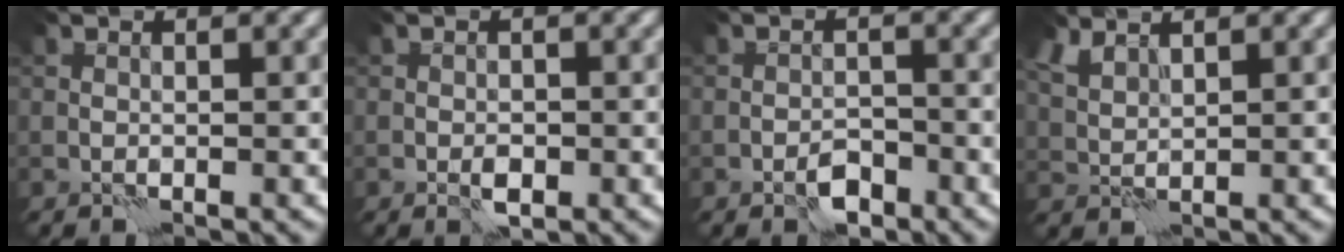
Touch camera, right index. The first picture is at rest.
{"total": 1.3, "force": [-0.6, 0.6, 1.0], "torque": [-0.015, 0.000, -0.011]}
{"total": 2.1, "force": [-1.6, 0.9, 1.0], "torque": [-0.013, 0.005, -0.029]}
{"total": 1.8, "force": [1.7, 0.3, 0.4], "torque": [-0.019, 0.002, 0.041]}